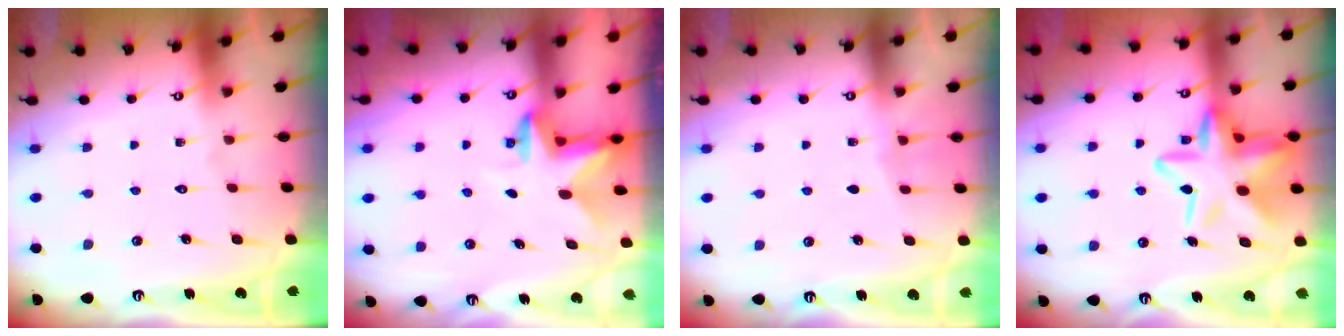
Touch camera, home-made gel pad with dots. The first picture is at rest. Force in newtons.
{"total": 2.8, "press": 2.7, "slide": 0.6}
{"total": 4.3, "press": 4.3, "slide": 0.4}
{"total": 17.4, "press": 17.3, "slide": 1.5}